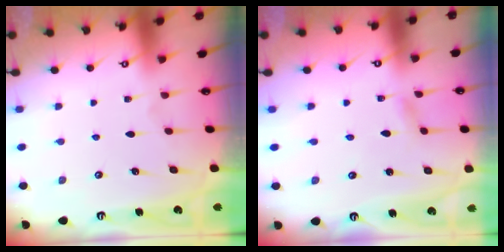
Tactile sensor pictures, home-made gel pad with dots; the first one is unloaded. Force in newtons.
{"total": 2.1, "press": 2.1, "slide": 0.2}